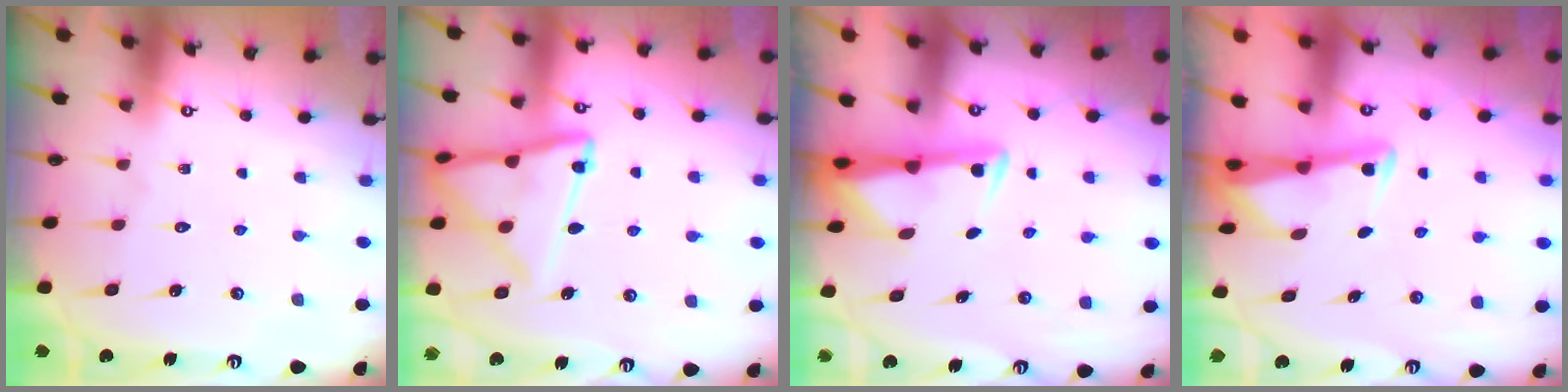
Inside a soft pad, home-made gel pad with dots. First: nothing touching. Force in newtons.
{"total": 13.9, "press": 13.8, "slide": 1.5}
{"total": 2.9, "press": 2.9, "slide": 0.6}
{"total": 3.4, "press": 3.4, "slide": 0.3}